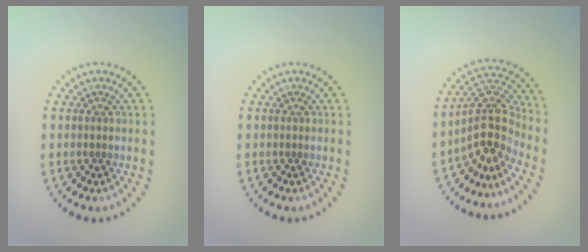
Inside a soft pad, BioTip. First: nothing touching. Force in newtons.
{"total": 0.0}
{"total": 4.4, "press": 3.3, "slide": 2.9}